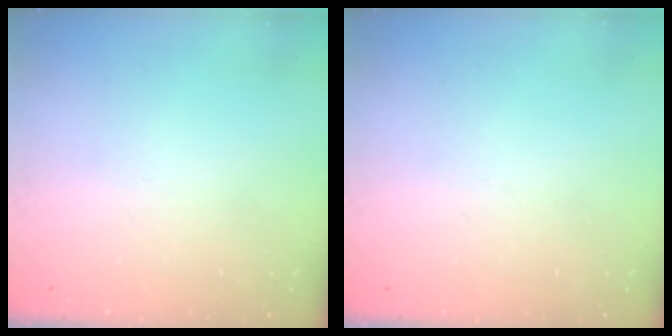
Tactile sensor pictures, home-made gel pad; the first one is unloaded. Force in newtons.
{"total": 0.0}